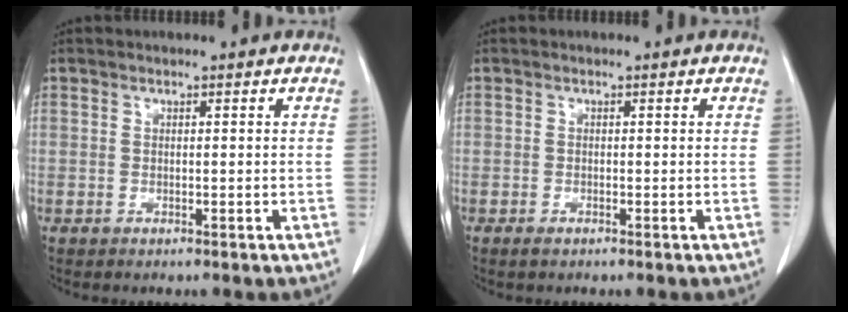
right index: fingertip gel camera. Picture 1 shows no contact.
{"total": 0.6, "force": [-0.4, 0.3, 0.3], "torque": [-0.001, 0.000, -0.007]}